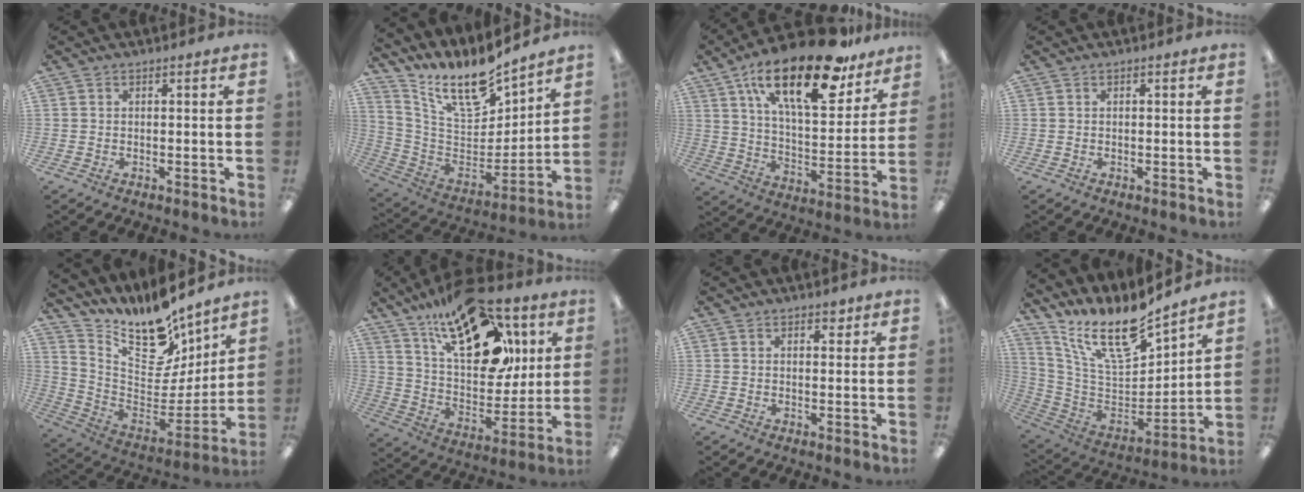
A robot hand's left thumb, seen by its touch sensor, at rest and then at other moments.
{"total": 15.9, "force": [12.3, 5.8, 8.3], "torque": [-0.163, -0.090, 0.217]}
{"total": 25.3, "force": [16.1, 9.8, 16.9], "torque": [-0.260, -0.091, 0.266]}
{"total": 0.0}
{"total": 16.4, "force": [13.0, 7.2, 7.0], "torque": [-0.114, -0.114, 0.228]}
{"total": 26.0, "force": [14.4, 12.6, 17.6], "torque": [-0.267, -0.071, 0.249]}
{"total": 2.1, "force": [1.4, 1.2, 0.9], "torque": [-0.003, -0.003, 0.022]}
{"total": 18.3, "force": [13.4, 6.1, 10.9], "torque": [-0.213, -0.093, 0.238]}